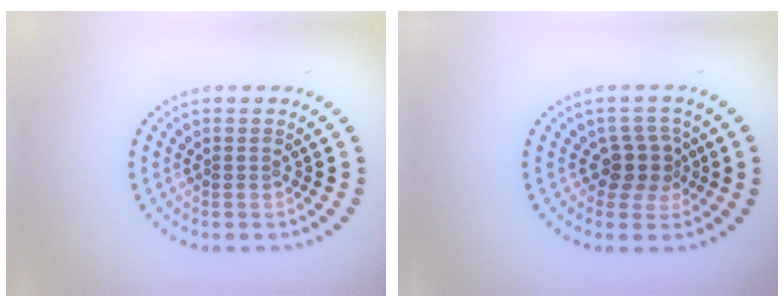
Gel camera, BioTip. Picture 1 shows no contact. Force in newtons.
{"total": 2.5, "press": 2.0, "slide": 1.6}